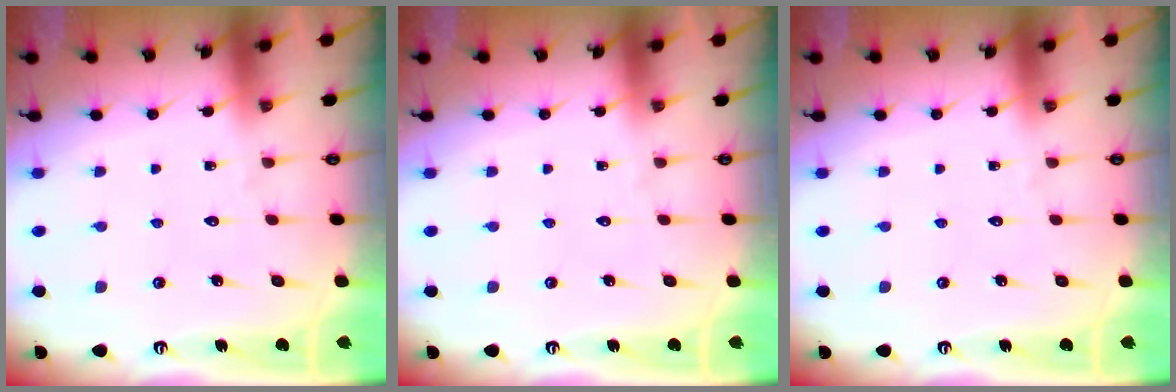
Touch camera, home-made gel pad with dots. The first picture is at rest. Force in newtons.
{"total": 0.0}
{"total": 0.0}